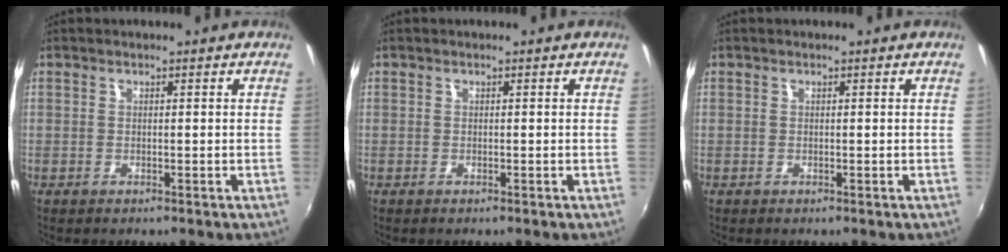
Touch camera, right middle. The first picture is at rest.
{"total": 0.0}
{"total": 0.0}